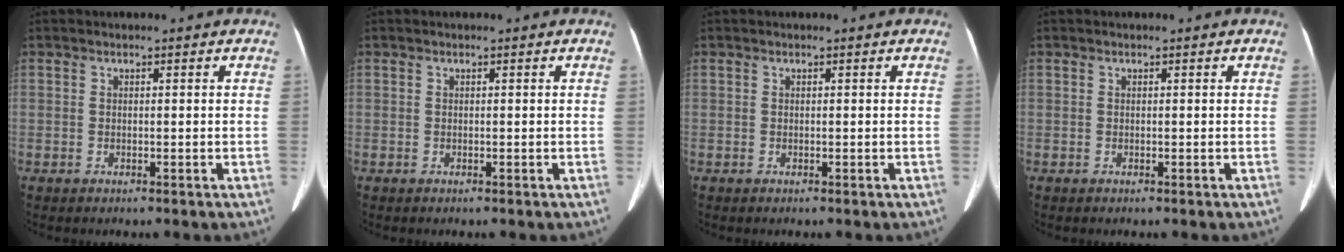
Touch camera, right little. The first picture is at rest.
{"total": 0.0}
{"total": 0.0}
{"total": 0.0}